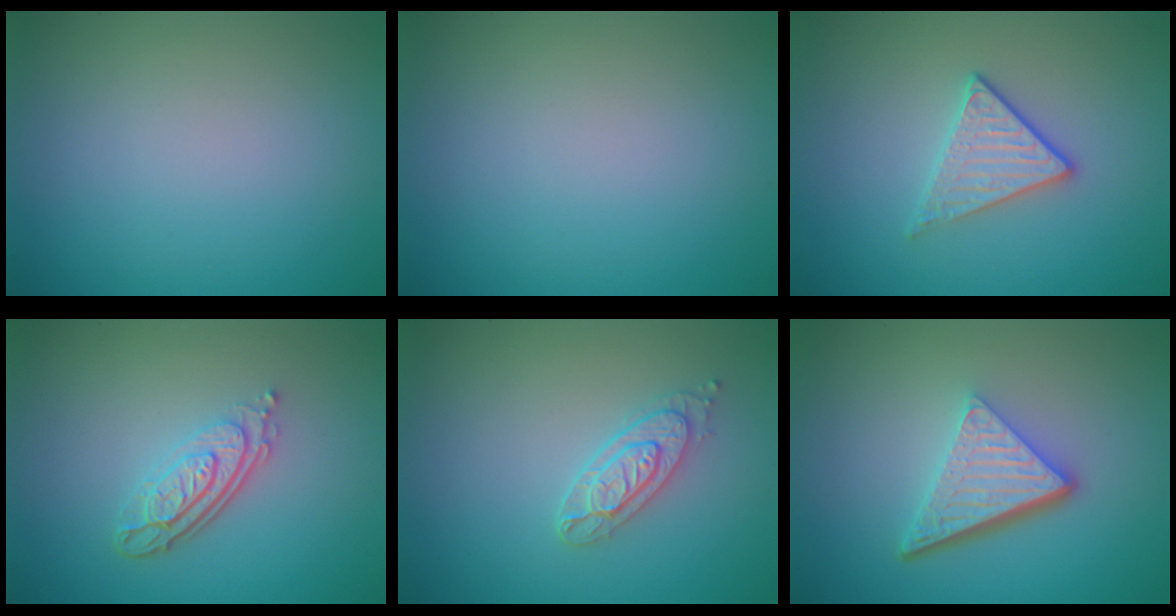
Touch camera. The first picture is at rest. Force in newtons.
{"total": 0.0}
{"total": 2.3, "press": 2.0, "slide": 1.0}
{"total": 4.1, "press": 2.9, "slide": 2.9}
{"total": 2.6, "press": 2.4, "slide": 1.1}
{"total": 5.4, "press": 3.6, "slide": 4.0}